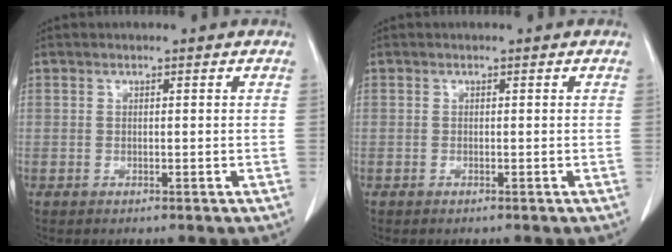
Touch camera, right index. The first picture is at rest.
{"total": 0.0}